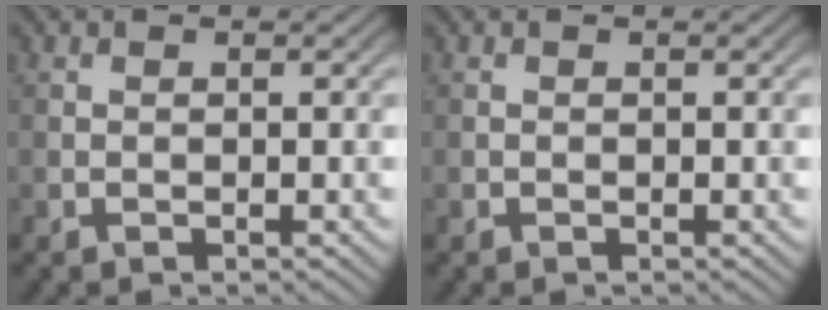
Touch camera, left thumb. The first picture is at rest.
{"total": 0.0}